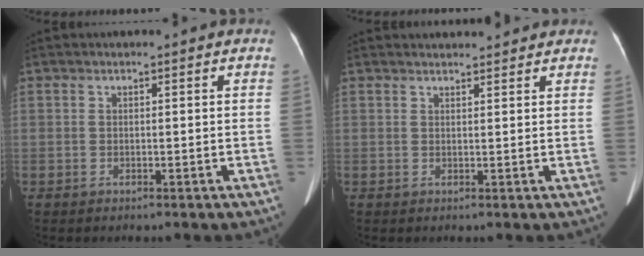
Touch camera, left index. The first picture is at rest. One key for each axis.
{"total": 5.2, "fx": 4.9, "fy": 1.2, "fz": 1.1, "tx": -0.011, "ty": 0.024, "tz": 0.058}